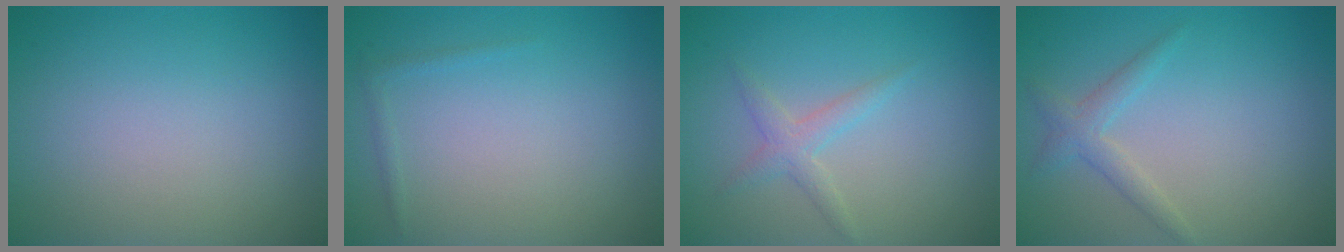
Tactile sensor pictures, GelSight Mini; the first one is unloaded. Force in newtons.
{"total": 0.6, "press": 0.6, "slide": 0.1}
{"total": 1.8, "press": 1.8, "slide": 0.1}
{"total": 1.8, "press": 1.8, "slide": 0.1}